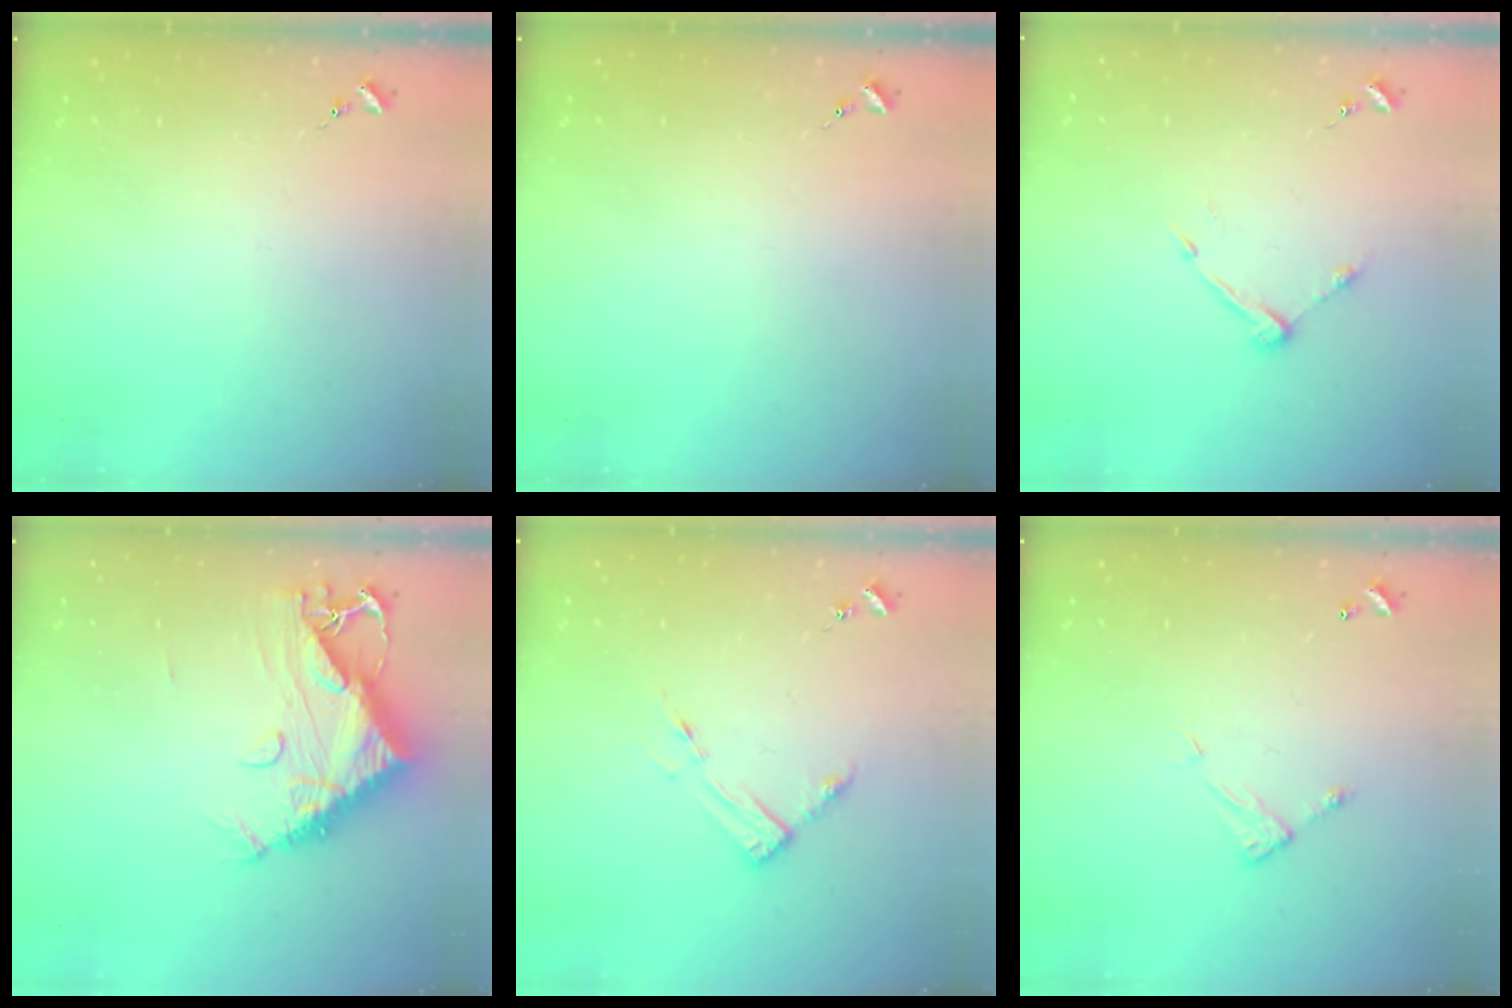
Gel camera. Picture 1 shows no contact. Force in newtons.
{"total": 0.0}
{"total": 6.9, "press": 6.9, "slide": 0.3}
{"total": 13.4, "press": 13.3, "slide": 1.5}
{"total": 7.4, "press": 7.4, "slide": 0.6}
{"total": 5.8, "press": 5.8, "slide": 0.2}